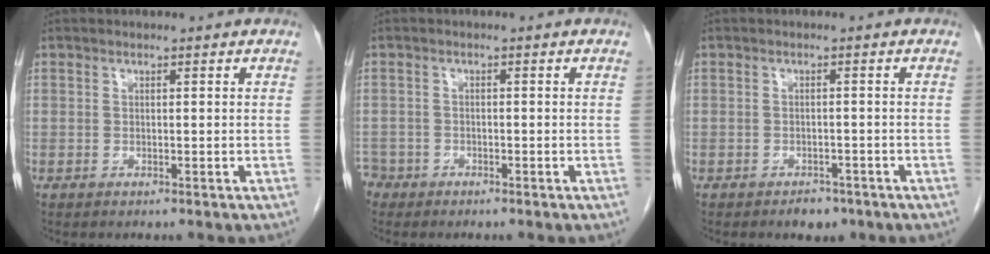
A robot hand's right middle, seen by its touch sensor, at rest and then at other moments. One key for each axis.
{"total": 2.8, "fx": -2.3, "fy": 1.6, "fz": -0.2, "tx": 0.000, "ty": 0.004, "tz": -0.046}
{"total": 2.5, "fx": -1.8, "fy": 1.3, "fz": 1.0, "tx": -0.019, "ty": 0.000, "tz": -0.019}